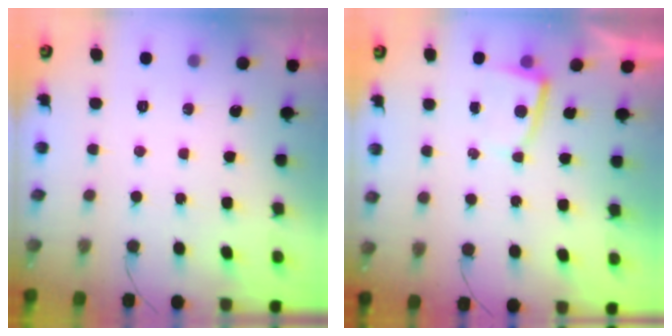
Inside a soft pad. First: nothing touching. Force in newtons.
{"total": 2.2, "press": 2.2, "slide": 0.4}